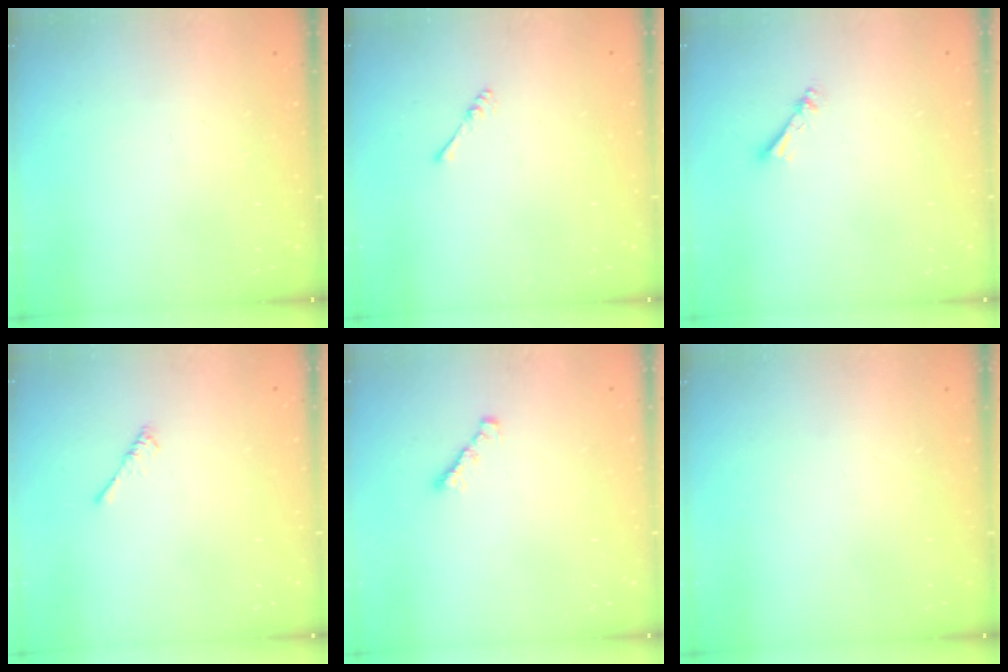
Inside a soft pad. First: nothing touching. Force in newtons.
{"total": 2.2, "press": 2.2, "slide": 0.4}
{"total": 2.4, "press": 2.4, "slide": 0.4}
{"total": 0.0}
{"total": 1.7, "press": 1.6, "slide": 0.5}
{"total": 0.0}